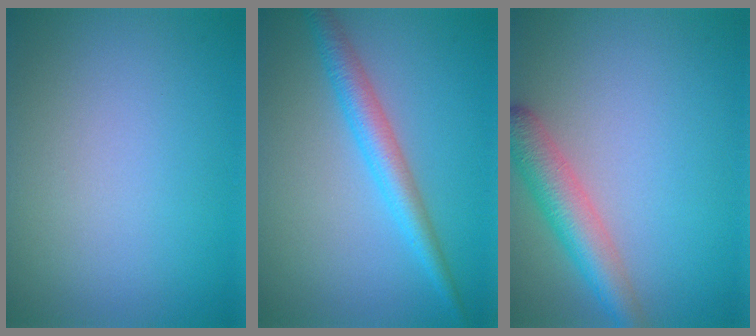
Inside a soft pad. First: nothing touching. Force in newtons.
{"total": 3.4, "press": 3.4, "slide": 0.2}
{"total": 4.4, "press": 4.4, "slide": 0.2}